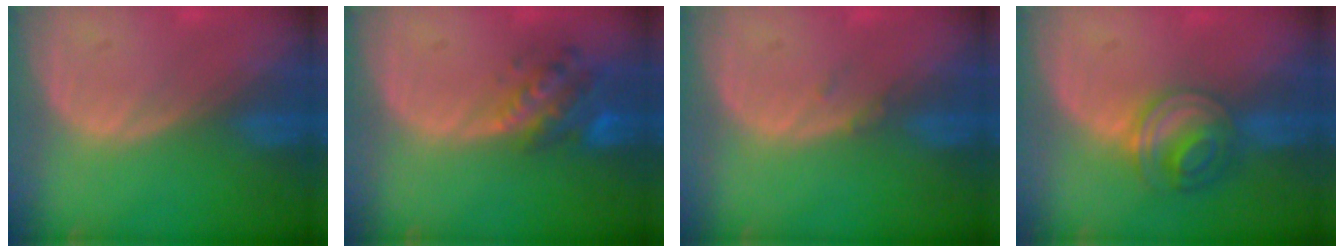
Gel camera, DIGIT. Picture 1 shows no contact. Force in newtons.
{"total": 6.3, "press": 5.7, "slide": 2.5}
{"total": 0.8, "press": 0.8, "slide": 0.1}
{"total": 6.0, "press": 5.4, "slide": 2.6}